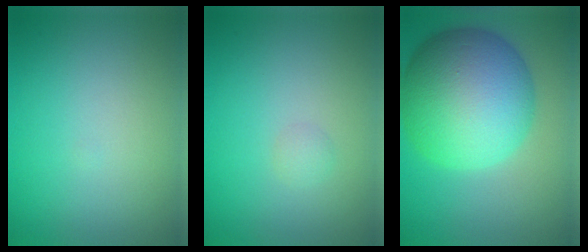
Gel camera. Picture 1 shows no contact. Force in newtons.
{"total": 0.7, "press": 0.7, "slide": 0.0}
{"total": 14.3, "press": 14.3, "slide": 0.2}